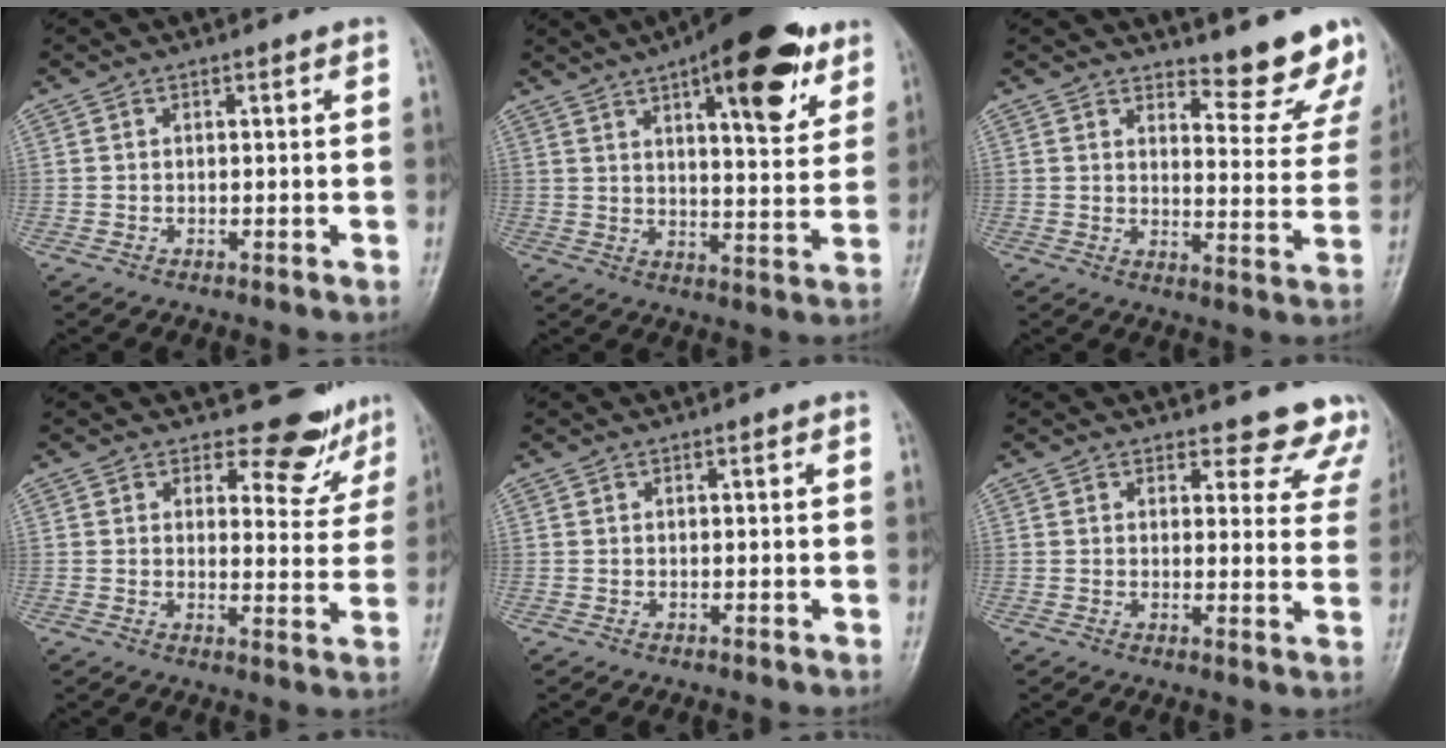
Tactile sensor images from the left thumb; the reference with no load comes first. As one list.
[{"total": 19.2, "force": [10.5, 6.5, 14.6], "torque": [-0.177, -0.036, 0.148]}, {"total": 12.1, "force": [11.3, 3.0, 3.1], "torque": [-0.002, -0.109, 0.127]}, {"total": 8.6, "force": [7.5, 4.1, 1.1], "torque": [0.022, -0.063, 0.078]}, {"total": 0.0}, {"total": 11.3, "force": [10.5, 4.1, 0.4], "torque": [0.056, -0.078, 0.084]}]